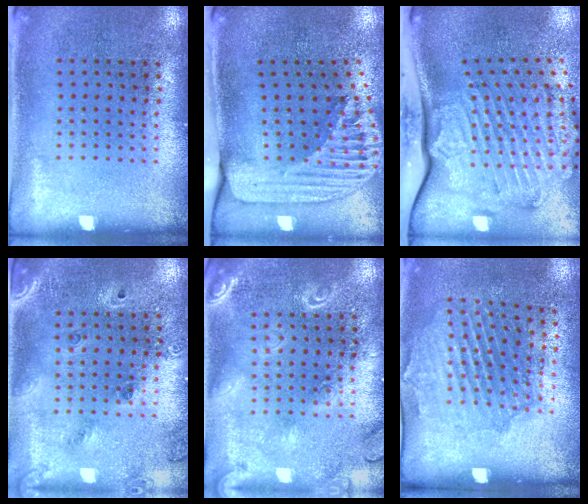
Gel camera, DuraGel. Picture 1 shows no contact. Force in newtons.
{"total": 2.6, "press": 1.8, "slide": 1.9}
{"total": 3.6, "press": 2.4, "slide": 2.6}
{"total": 1.6, "press": 1.4, "slide": 0.9}
{"total": 2.1, "press": 2.1, "slide": 0.2}
{"total": 1.7, "press": 1.4, "slide": 0.8}